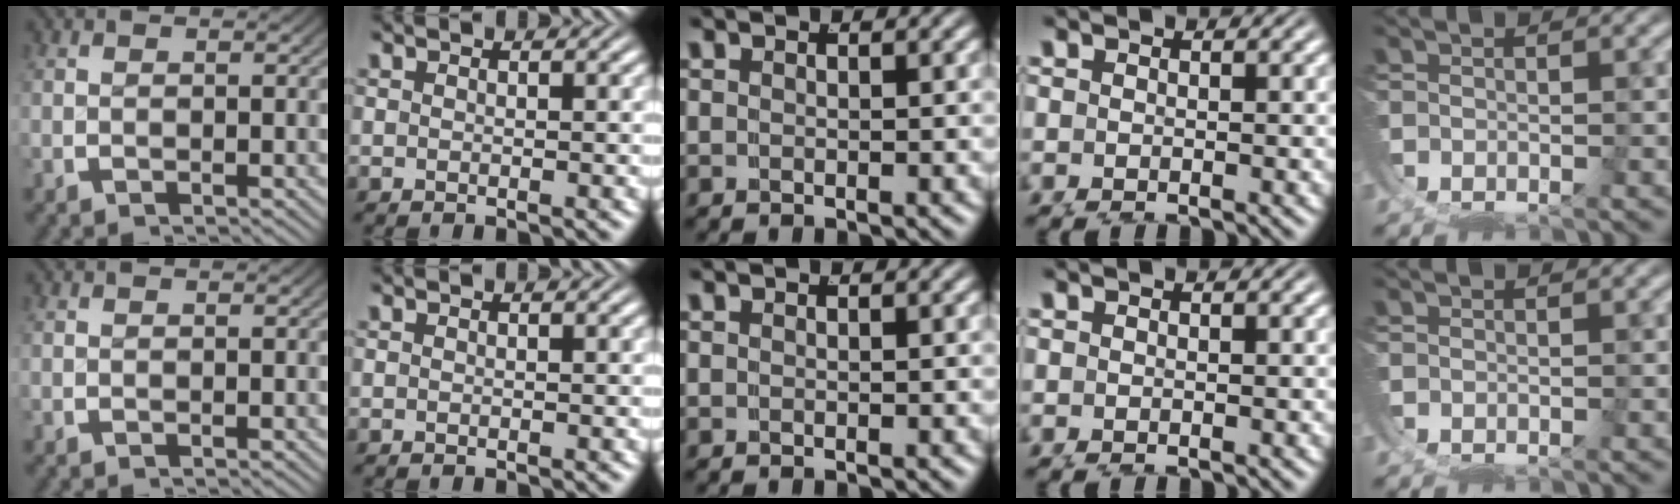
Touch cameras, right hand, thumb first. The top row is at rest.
{}